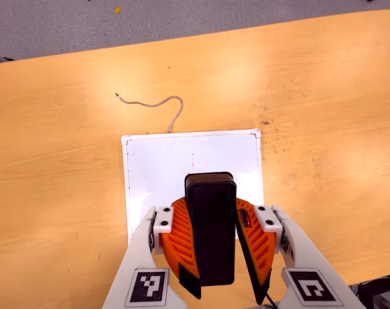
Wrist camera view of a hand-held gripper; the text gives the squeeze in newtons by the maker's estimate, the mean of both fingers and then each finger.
{"total": 10.9, "left": 10.6, "right": 11.2}